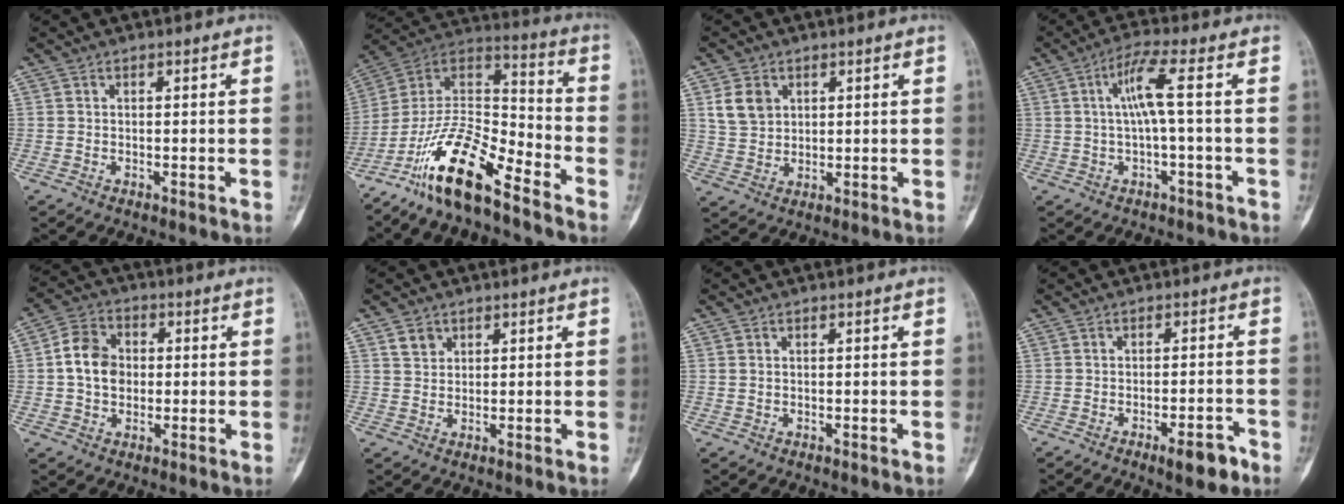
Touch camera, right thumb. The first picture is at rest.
{"total": 17.6, "force": [-12.2, 5.1, 11.7], "torque": [-0.205, 0.085, -0.228]}
{"total": 5.9, "force": [2.3, 4.5, 3.0], "torque": [-0.042, -0.006, 0.048]}
{"total": 5.9, "force": [0.3, -0.1, 5.9], "torque": [-0.128, 0.021, 0.004]}
{"total": 8.6, "force": [0.3, 6.8, 5.3], "torque": [-0.075, 0.017, -0.003]}
{"total": 2.9, "force": [1.7, 2.2, 0.9], "torque": [-0.002, -0.010, 0.033]}
{"total": 0.8, "force": [0.2, 0.6, 0.4], "torque": [-0.006, 0.000, 0.005]}
{"total": 5.8, "force": [-3.5, 1.6, 4.3], "torque": [-0.053, 0.016, -0.049]}